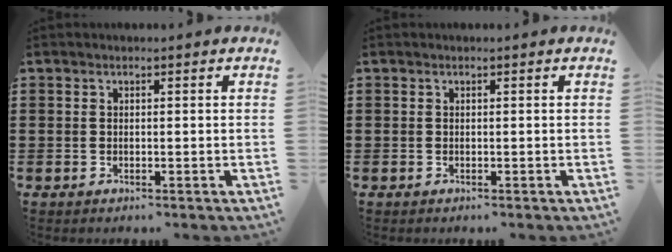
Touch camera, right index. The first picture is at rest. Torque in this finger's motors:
{"motor_torque": [0.19, -0.19, 0.00, 0.00]}